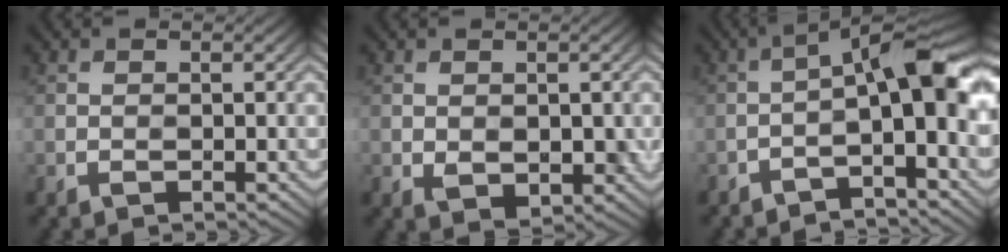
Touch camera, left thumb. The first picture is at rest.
{"total": 3.0, "force": [0.0, 2.0, 2.2], "torque": [-0.033, -0.006, 0.012]}
{"total": 9.6, "force": [-2.7, 1.7, 9.0], "torque": [-0.119, 0.013, -0.036]}